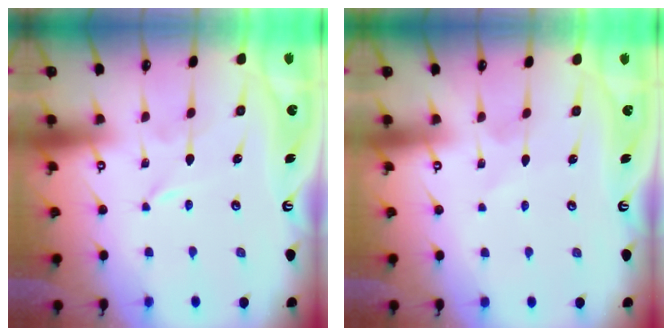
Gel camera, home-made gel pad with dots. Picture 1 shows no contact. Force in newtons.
{"total": 2.0, "press": 2.0, "slide": 0.3}